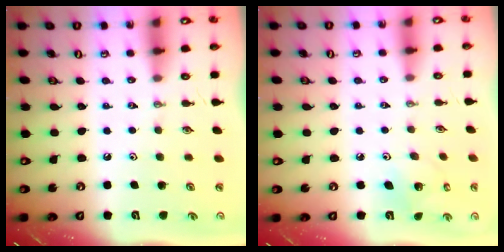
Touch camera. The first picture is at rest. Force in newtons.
{"total": 4.8, "press": 4.8, "slide": 0.2}